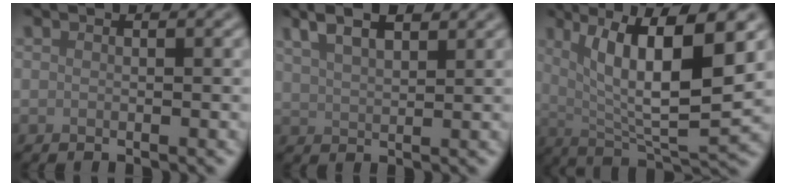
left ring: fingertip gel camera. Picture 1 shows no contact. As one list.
[{"total": 5.4, "force": [3.6, 2.0, 3.4], "torque": [-0.067, 0.021, 0.057]}, {"total": 10.5, "force": [3.3, 2.8, 9.5], "torque": [-0.154, -0.009, 0.065]}]